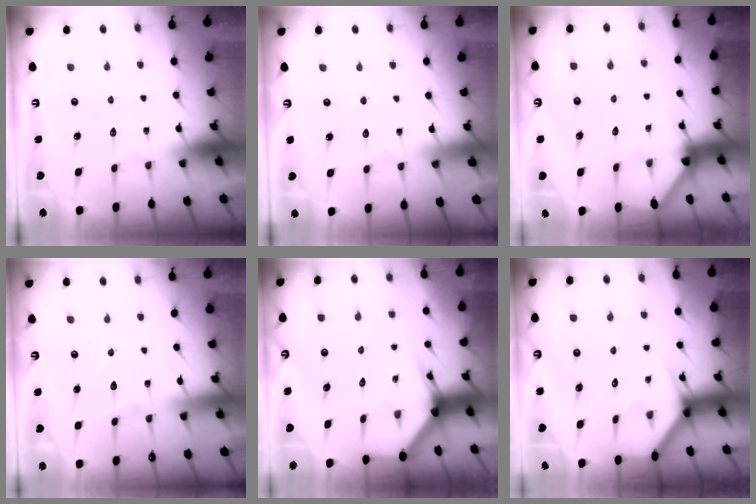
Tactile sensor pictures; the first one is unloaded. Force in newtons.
{"total": 2.9, "press": 2.9, "slide": 0.4}
{"total": 2.6, "press": 2.6, "slide": 0.4}
{"total": 6.0, "press": 5.9, "slide": 0.6}
{"total": 3.8, "press": 3.8, "slide": 0.2}
{"total": 3.8, "press": 3.8, "slide": 0.3}